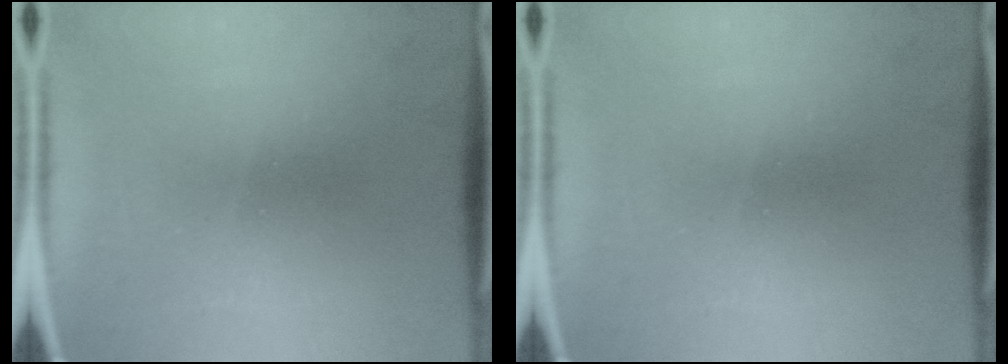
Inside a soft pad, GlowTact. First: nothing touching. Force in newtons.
{"total": 0.0}